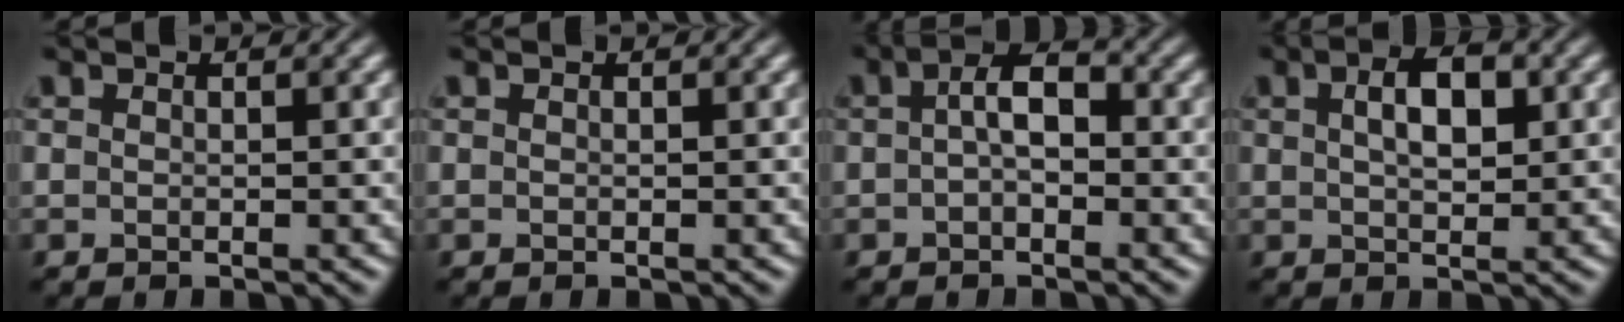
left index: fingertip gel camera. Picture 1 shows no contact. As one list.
[{"total": 0.0}, {"total": 2.9, "force": [-0.1, 1.4, 2.6], "torque": [-0.046, 0.007, -0.008]}, {"total": 3.8, "force": [1.0, 1.9, 3.1], "torque": [-0.057, 0.007, 0.018]}]